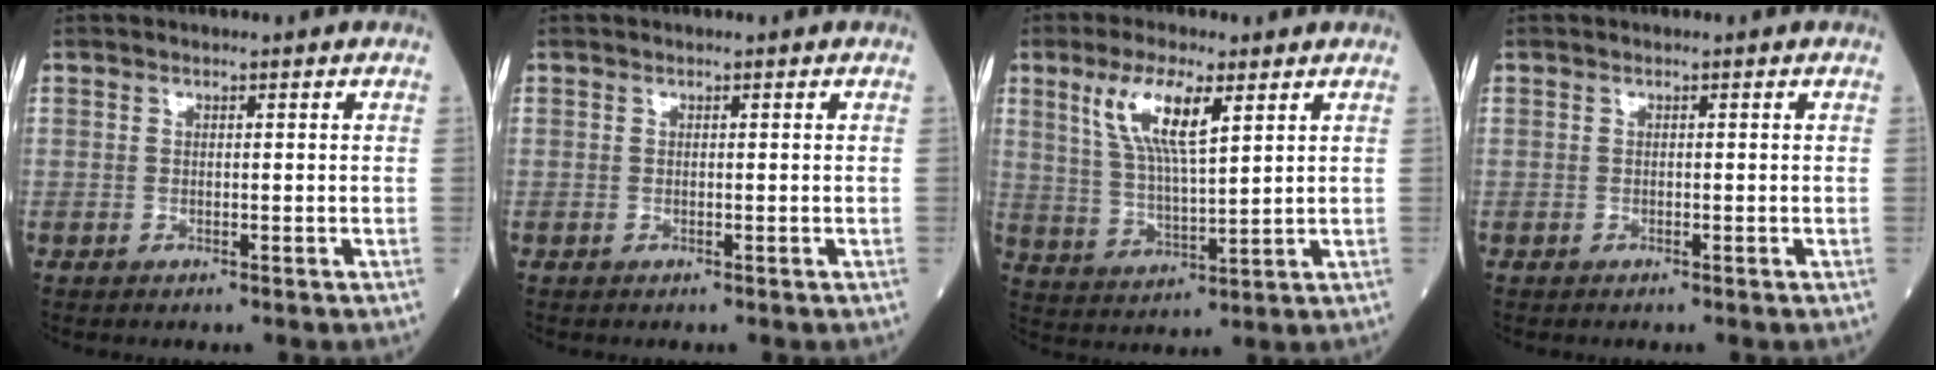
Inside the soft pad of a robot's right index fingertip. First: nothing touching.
{"total": 0.0}
{"total": 9.3, "force": [4.4, 1.9, 7.9], "torque": [-0.161, 0.004, 0.088]}
{"total": 0.0}